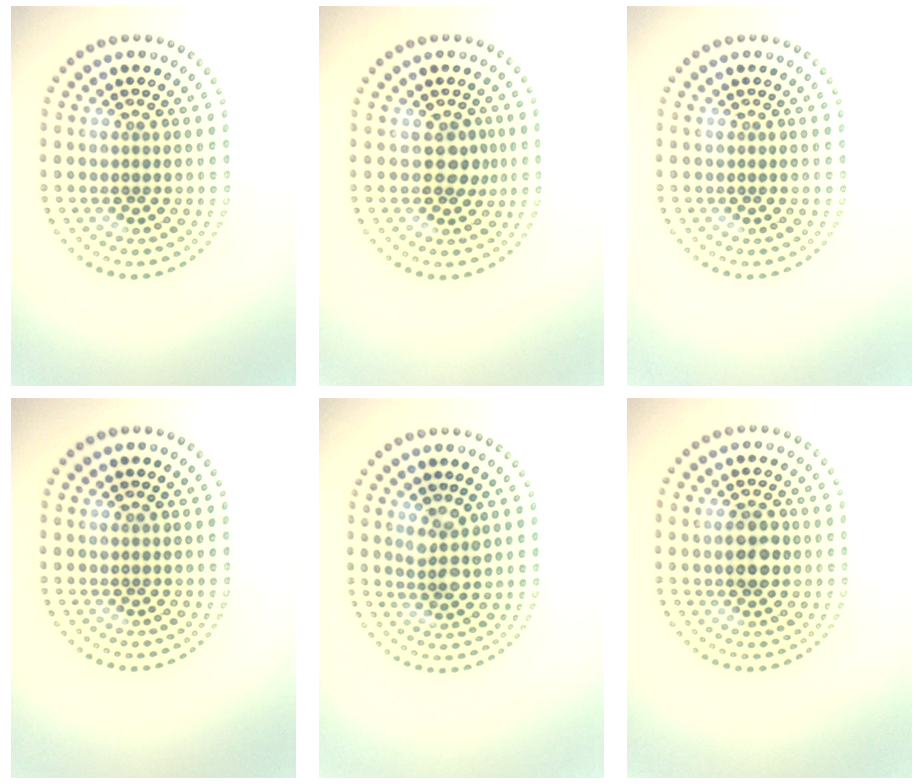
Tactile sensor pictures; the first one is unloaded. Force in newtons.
{"total": 1.8, "press": 1.6, "slide": 1.0}
{"total": 0.0}
{"total": 0.0}
{"total": 2.2, "press": 2.0, "slide": 0.9}
{"total": 3.7, "press": 3.7, "slide": 0.1}